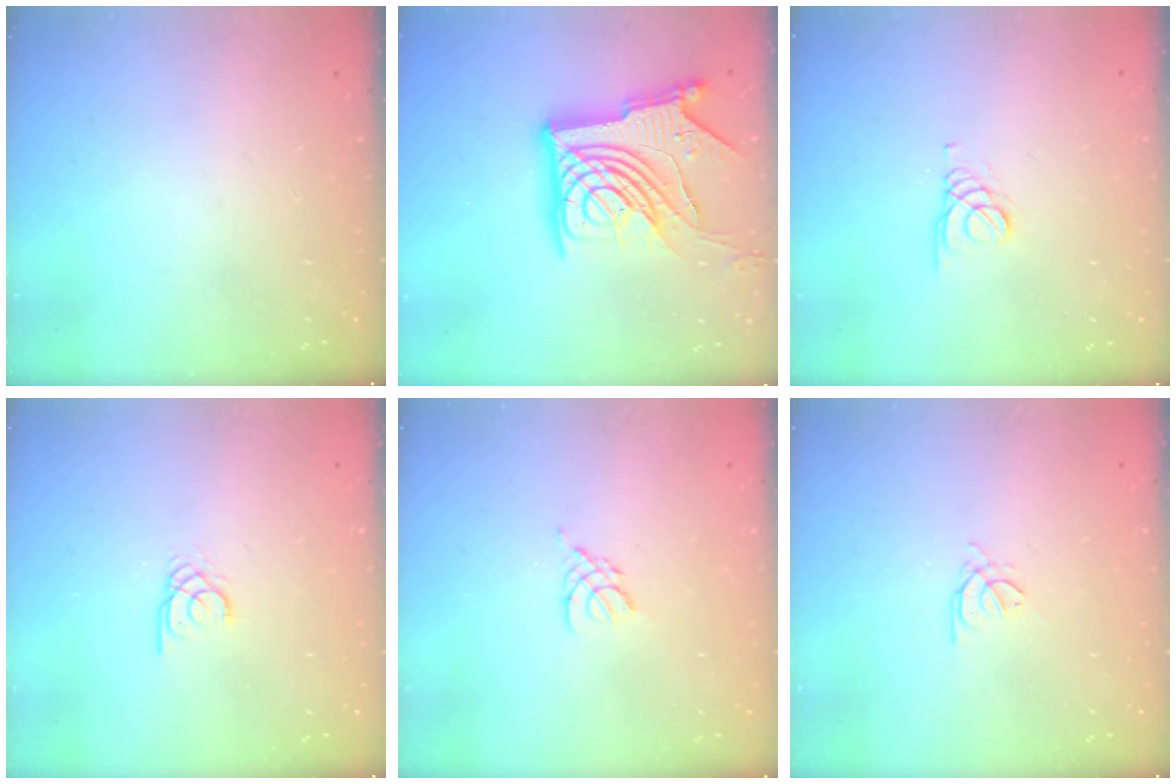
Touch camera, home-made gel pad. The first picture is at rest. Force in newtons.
{"total": 21.1, "press": 21.0, "slide": 2.7}
{"total": 1.6, "press": 1.5, "slide": 0.2}
{"total": 1.8, "press": 1.8, "slide": 0.2}
{"total": 2.9, "press": 2.8, "slide": 0.6}
{"total": 1.4, "press": 1.3, "slide": 0.3}